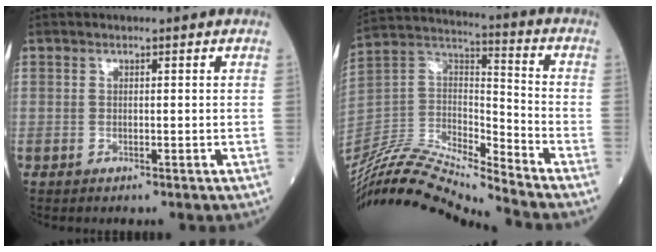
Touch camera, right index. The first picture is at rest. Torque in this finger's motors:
{"motor_torque": [-1.13, -1.00, -0.67, -0.21]}